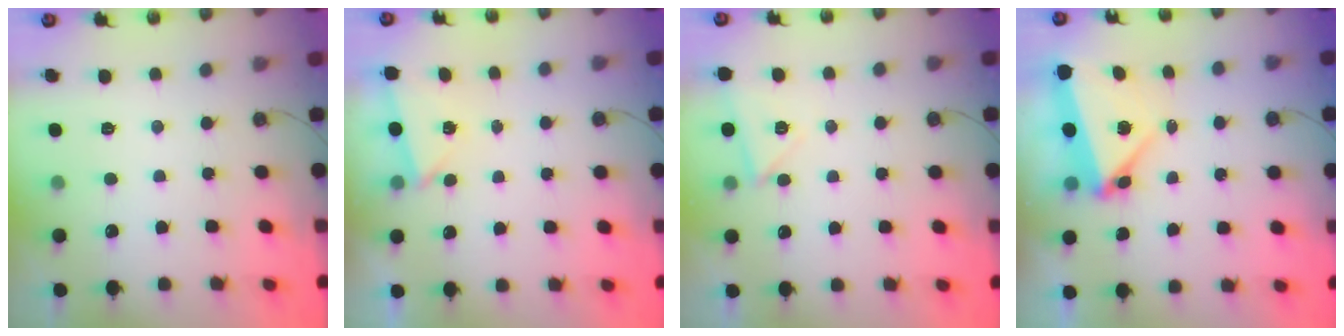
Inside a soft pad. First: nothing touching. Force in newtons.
{"total": 2.5, "press": 0.6, "slide": 2.4}
{"total": 5.5, "press": 4.8, "slide": 2.5}
{"total": 5.8, "press": 5.1, "slide": 2.8}